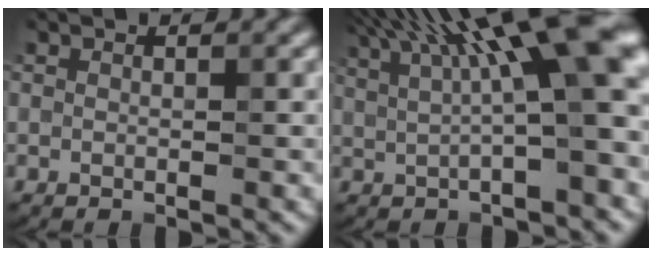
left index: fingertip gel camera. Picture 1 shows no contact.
{"total": 13.7, "force": [5.0, 3.5, 12.3], "torque": [-0.173, 0.021, 0.082]}